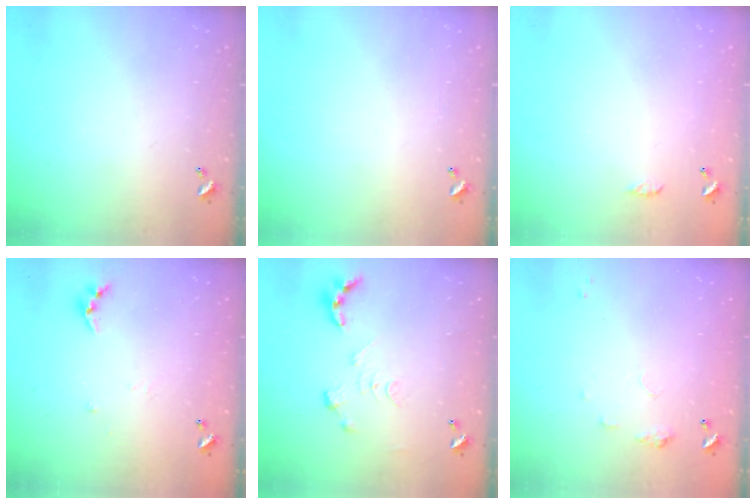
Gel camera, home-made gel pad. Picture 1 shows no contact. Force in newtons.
{"total": 0.0}
{"total": 3.0, "press": 3.0, "slide": 0.5}
{"total": 4.7, "press": 4.7, "slide": 0.4}
{"total": 0.0}
{"total": 4.5, "press": 4.4, "slide": 0.5}